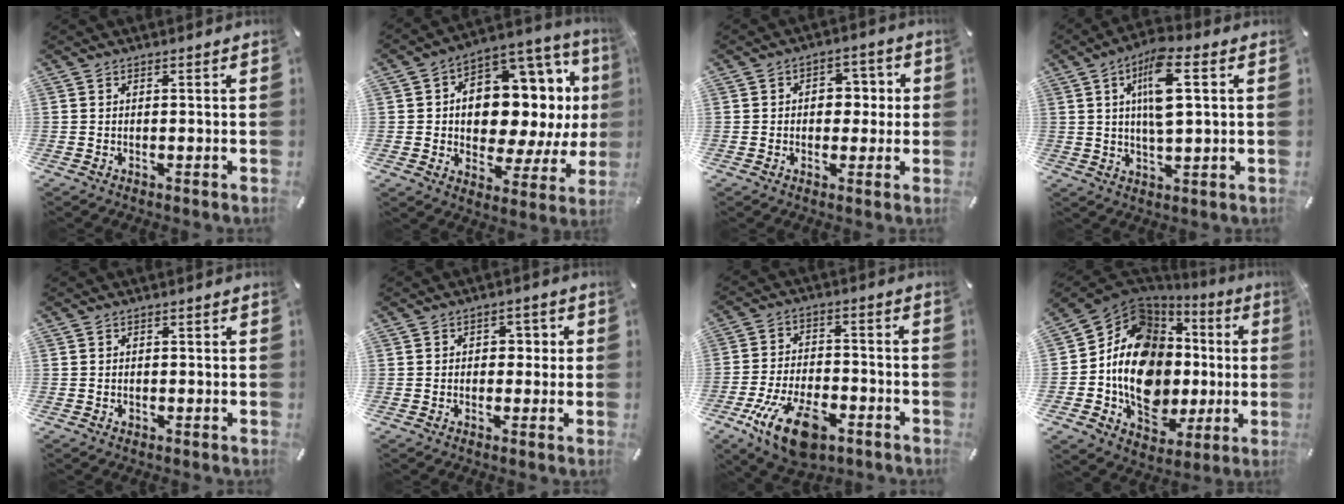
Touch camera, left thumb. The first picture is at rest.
{"total": 16.8, "force": [3.1, 11.2, 12.1], "torque": [-0.168, -0.045, 0.049]}
{"total": 6.0, "force": [-0.3, 4.8, 3.5], "torque": [-0.033, 0.002, -0.015]}
{"total": 10.9, "force": [3.3, 3.6, 9.7], "torque": [-0.179, 0.000, 0.051]}
{"total": 0.6, "force": [-0.2, 0.6, 0.1], "torque": [-0.002, 0.006, -0.006]}
{"total": 3.1, "force": [-0.6, 2.5, 1.8], "torque": [-0.020, 0.007, -0.020]}
{"total": 14.7, "force": [-8.0, 7.2, 10.0], "torque": [-0.176, 0.040, -0.134]}
{"total": 17.9, "force": [0.3, 13.6, 11.6], "torque": [-0.230, -0.032, 0.003]}